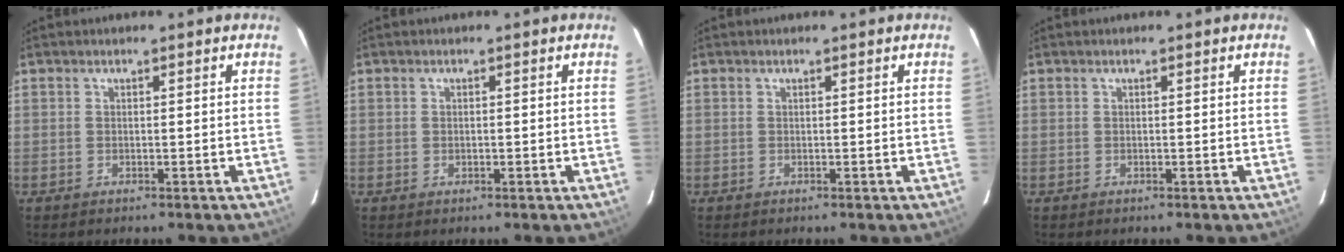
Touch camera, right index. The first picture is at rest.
{"total": 0.6, "force": [-0.1, 0.5, 0.2], "torque": [-0.001, 0.000, -0.001]}
{"total": 0.0}
{"total": 0.0}